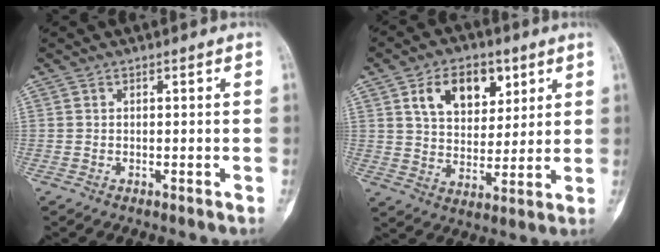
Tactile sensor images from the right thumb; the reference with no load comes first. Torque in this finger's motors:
{"motor_torque": [0.86, 1.24, 0.79, 0.26, 0.23]}